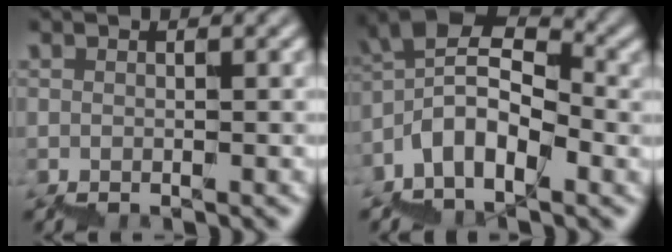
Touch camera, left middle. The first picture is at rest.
{"total": 5.5, "force": [-1.7, 3.2, 4.2], "torque": [-0.068, 0.023, -0.043]}